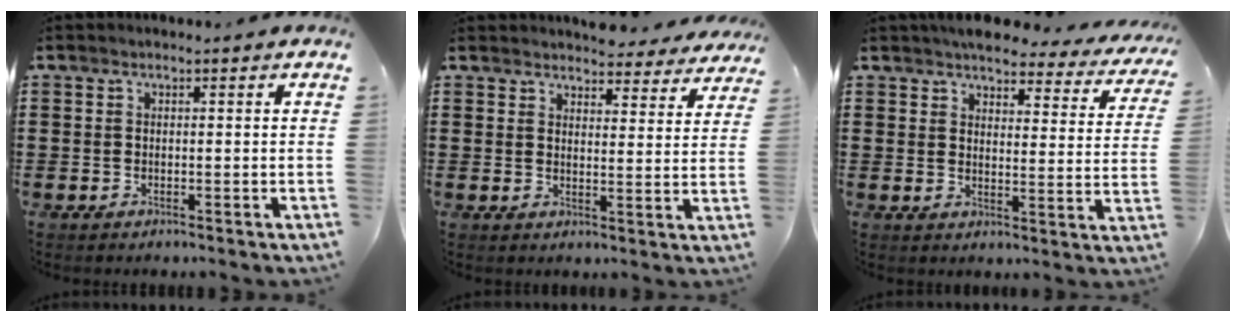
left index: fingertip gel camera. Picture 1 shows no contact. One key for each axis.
{"total": 4.1, "fx": 4.1, "fy": 0.4, "fz": 0.2, "tx": -0.012, "ty": -0.024, "tz": 0.074}
{"total": 4.8, "fx": 4.5, "fy": 1.0, "fz": 1.3, "tx": -0.039, "ty": -0.026, "tz": 0.076}